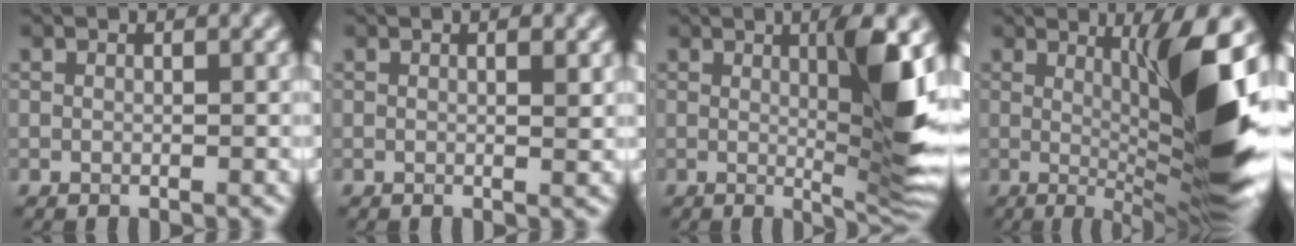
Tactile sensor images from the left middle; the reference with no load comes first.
{"total": 1.2, "force": [0.3, 0.2, 1.1], "torque": [-0.015, -0.003, 0.004]}
{"total": 7.3, "force": [1.1, 1.2, 7.1], "torque": [-0.097, -0.010, 0.024]}
{"total": 11.1, "force": [1.2, 1.7, 10.9], "torque": [-0.143, -0.008, 0.026]}